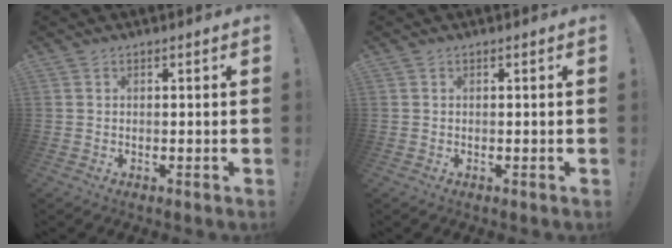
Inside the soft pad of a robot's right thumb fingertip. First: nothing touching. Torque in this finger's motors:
{"motor_torque": [0.00, 0.00, -0.02, 0.02, 0.00]}